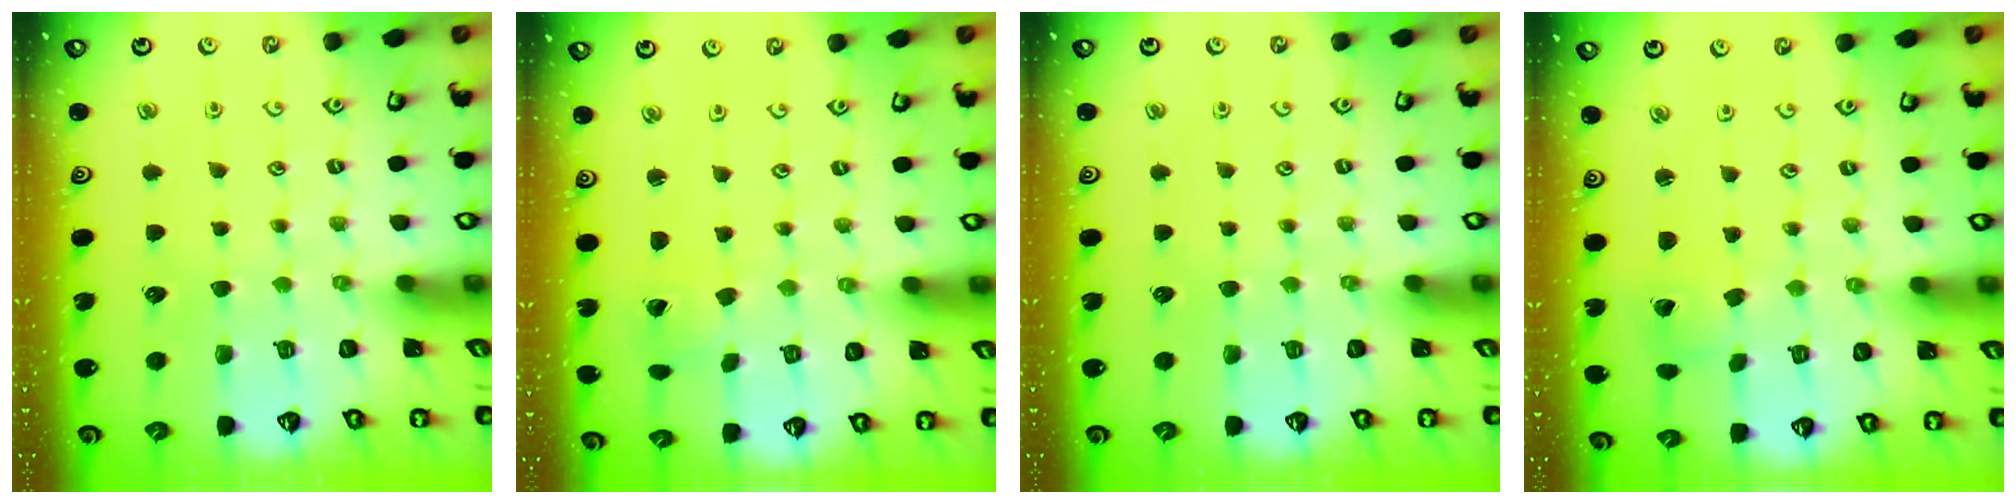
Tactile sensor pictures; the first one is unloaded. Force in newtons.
{"total": 1.5, "press": 1.5, "slide": 0.0}
{"total": 0.0}
{"total": 2.7, "press": 2.7, "slide": 0.2}